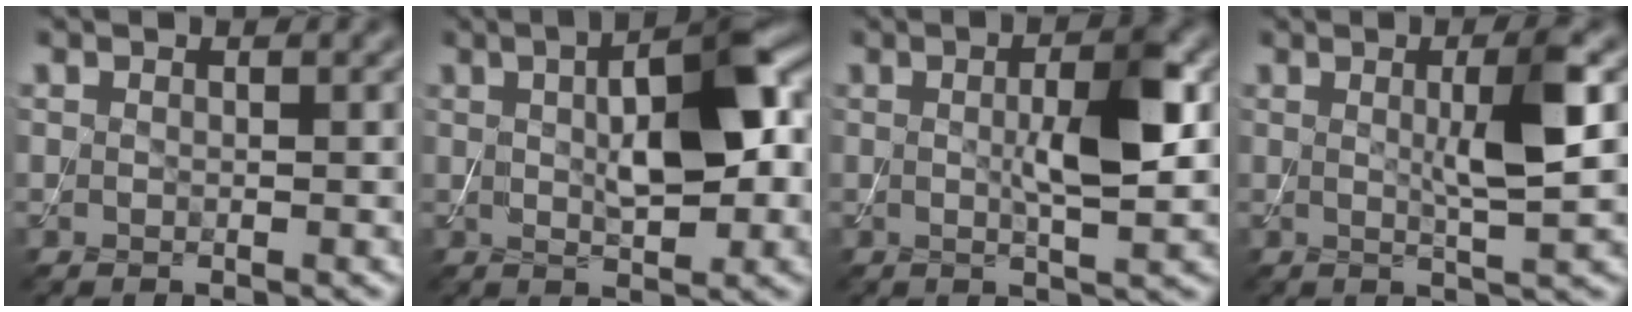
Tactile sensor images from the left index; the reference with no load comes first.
{"total": 7.8, "force": [1.3, 2.9, 7.2], "torque": [-0.116, 0.008, 0.020]}
{"total": 5.2, "force": [0.4, 1.1, 5.0], "torque": [-0.088, 0.004, 0.006]}
{"total": 4.8, "force": [0.7, 0.7, 4.7], "torque": [-0.080, -0.001, 0.011]}